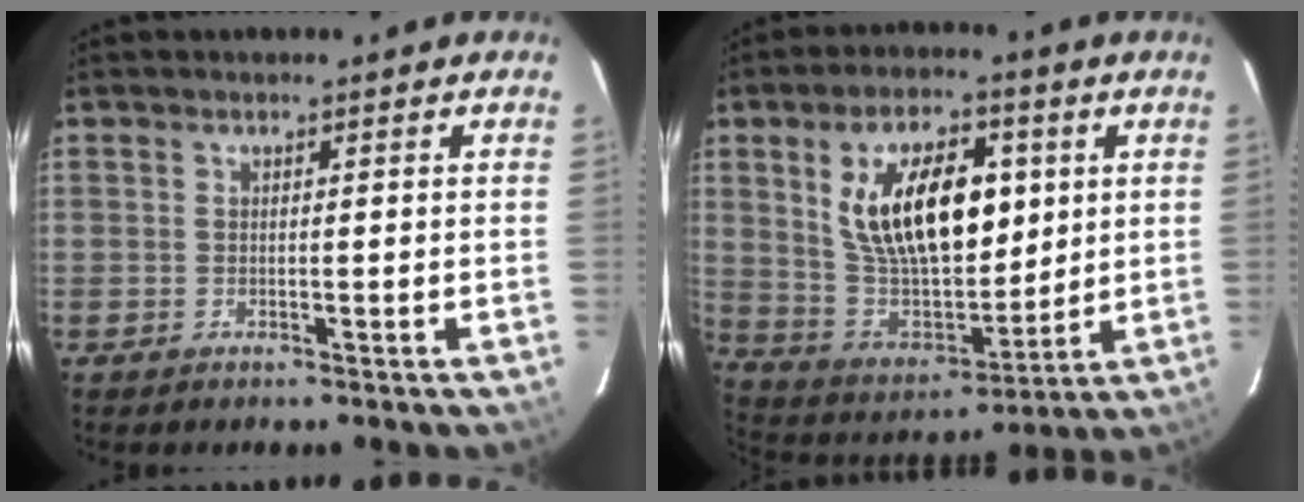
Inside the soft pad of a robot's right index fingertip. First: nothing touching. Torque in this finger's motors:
{"motor_torque": [1.71, 0.43, 1.05, 0.21]}